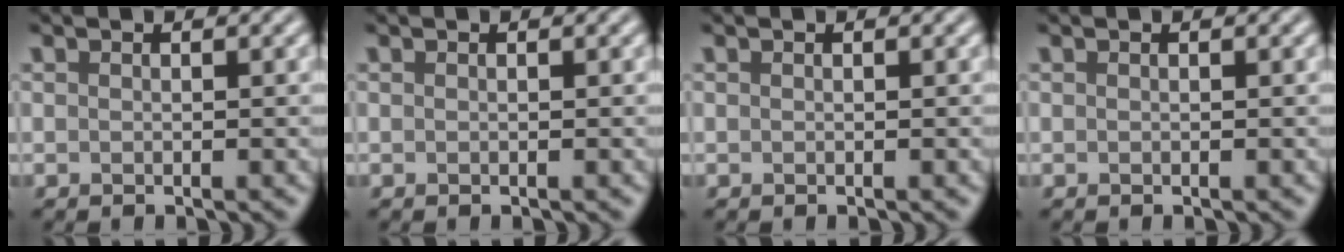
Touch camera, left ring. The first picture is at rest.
{"total": 0.0}
{"total": 0.0}
{"total": 0.0}